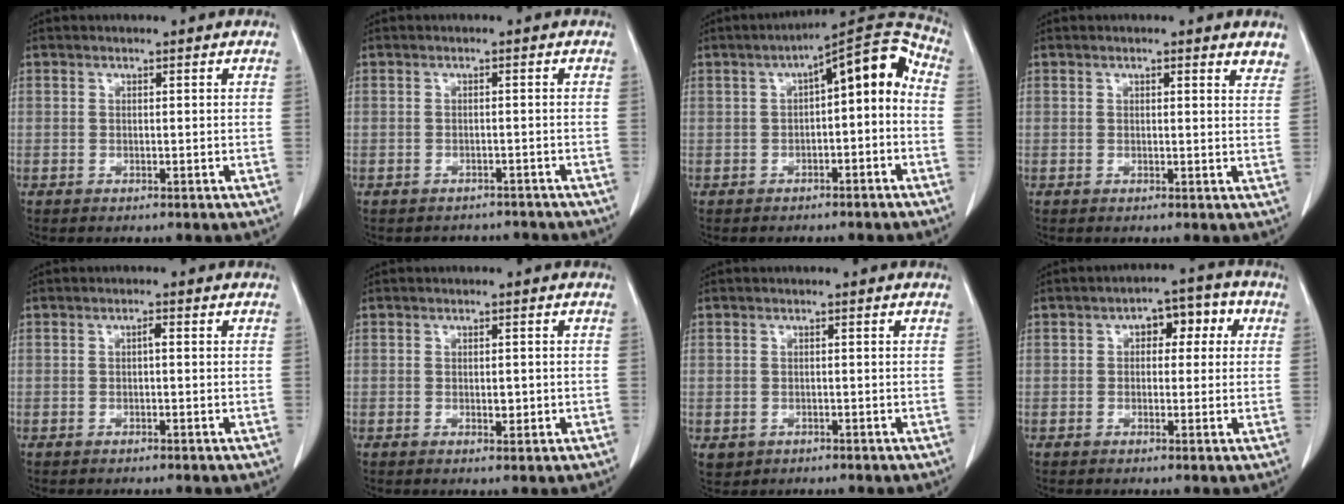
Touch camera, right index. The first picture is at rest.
{"total": 4.1, "force": [-3.6, 1.8, -0.2], "torque": [0.004, 0.009, -0.043]}
{"total": 10.7, "force": [0.0, 3.2, 10.2], "torque": [-0.144, 0.046, -0.001]}
{"total": 3.9, "force": [3.2, 0.9, 1.9], "torque": [-0.014, -0.006, 0.024]}
{"total": 0.9, "force": [0.0, 0.2, 0.8], "torque": [-0.013, 0.003, 0.000]}
{"total": 1.7, "force": [-0.2, 0.9, 1.4], "torque": [-0.020, -0.001, 0.002]}
{"total": 1.9, "force": [-0.6, 1.8, 0.3], "torque": [-0.002, 0.003, 0.002]}
{"total": 5.8, "force": [1.4, 3.3, 4.6], "torque": [-0.051, 0.032, 0.014]}